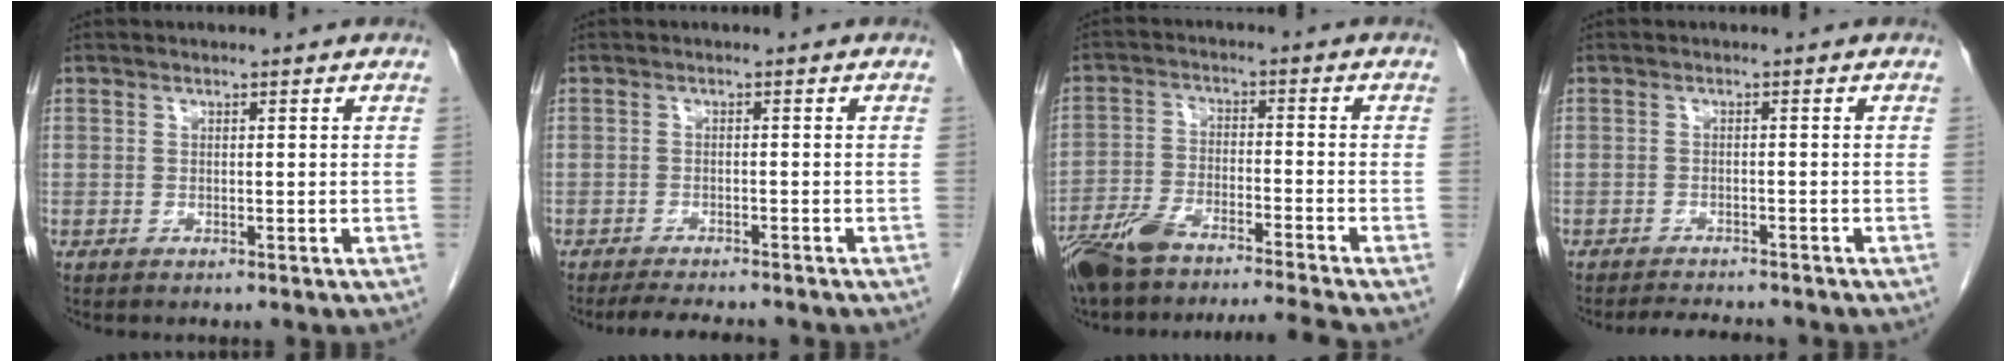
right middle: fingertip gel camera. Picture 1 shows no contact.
{"total": 6.1, "force": [-5.4, 0.9, 2.5], "torque": [-0.037, -0.012, -0.082]}
{"total": 11.3, "force": [-9.9, -0.2, 5.4], "torque": [-0.103, -0.007, -0.173]}
{"total": 4.8, "force": [-4.5, 0.7, 1.4], "torque": [-0.020, -0.010, -0.067]}